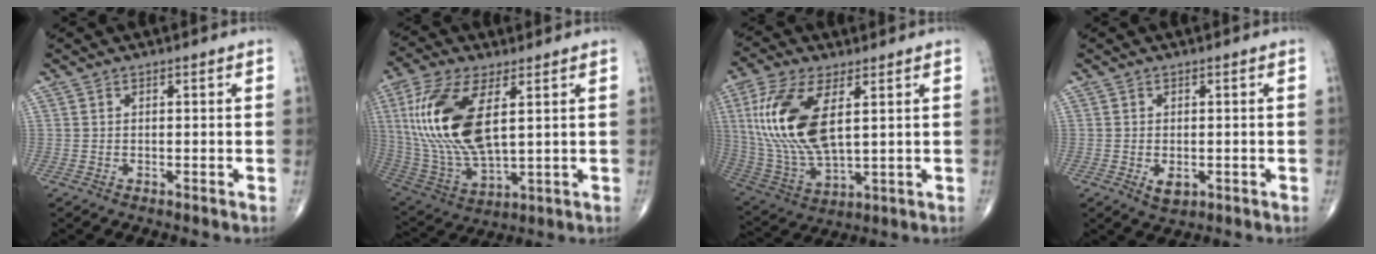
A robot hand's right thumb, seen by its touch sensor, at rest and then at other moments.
{"total": 19.7, "force": [4.5, 8.5, 17.1], "torque": [-0.375, -0.021, 0.093]}
{"total": 17.9, "force": [4.3, 7.9, 15.5], "torque": [-0.341, -0.017, 0.091]}
{"total": 2.6, "force": [-0.7, 1.6, 2.0], "torque": [-0.028, -0.003, -0.006]}